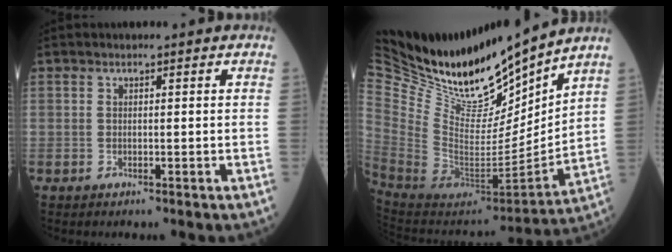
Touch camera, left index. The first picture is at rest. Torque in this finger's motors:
{"motor_torque": [0.96, -1.17, -0.01, -0.01]}